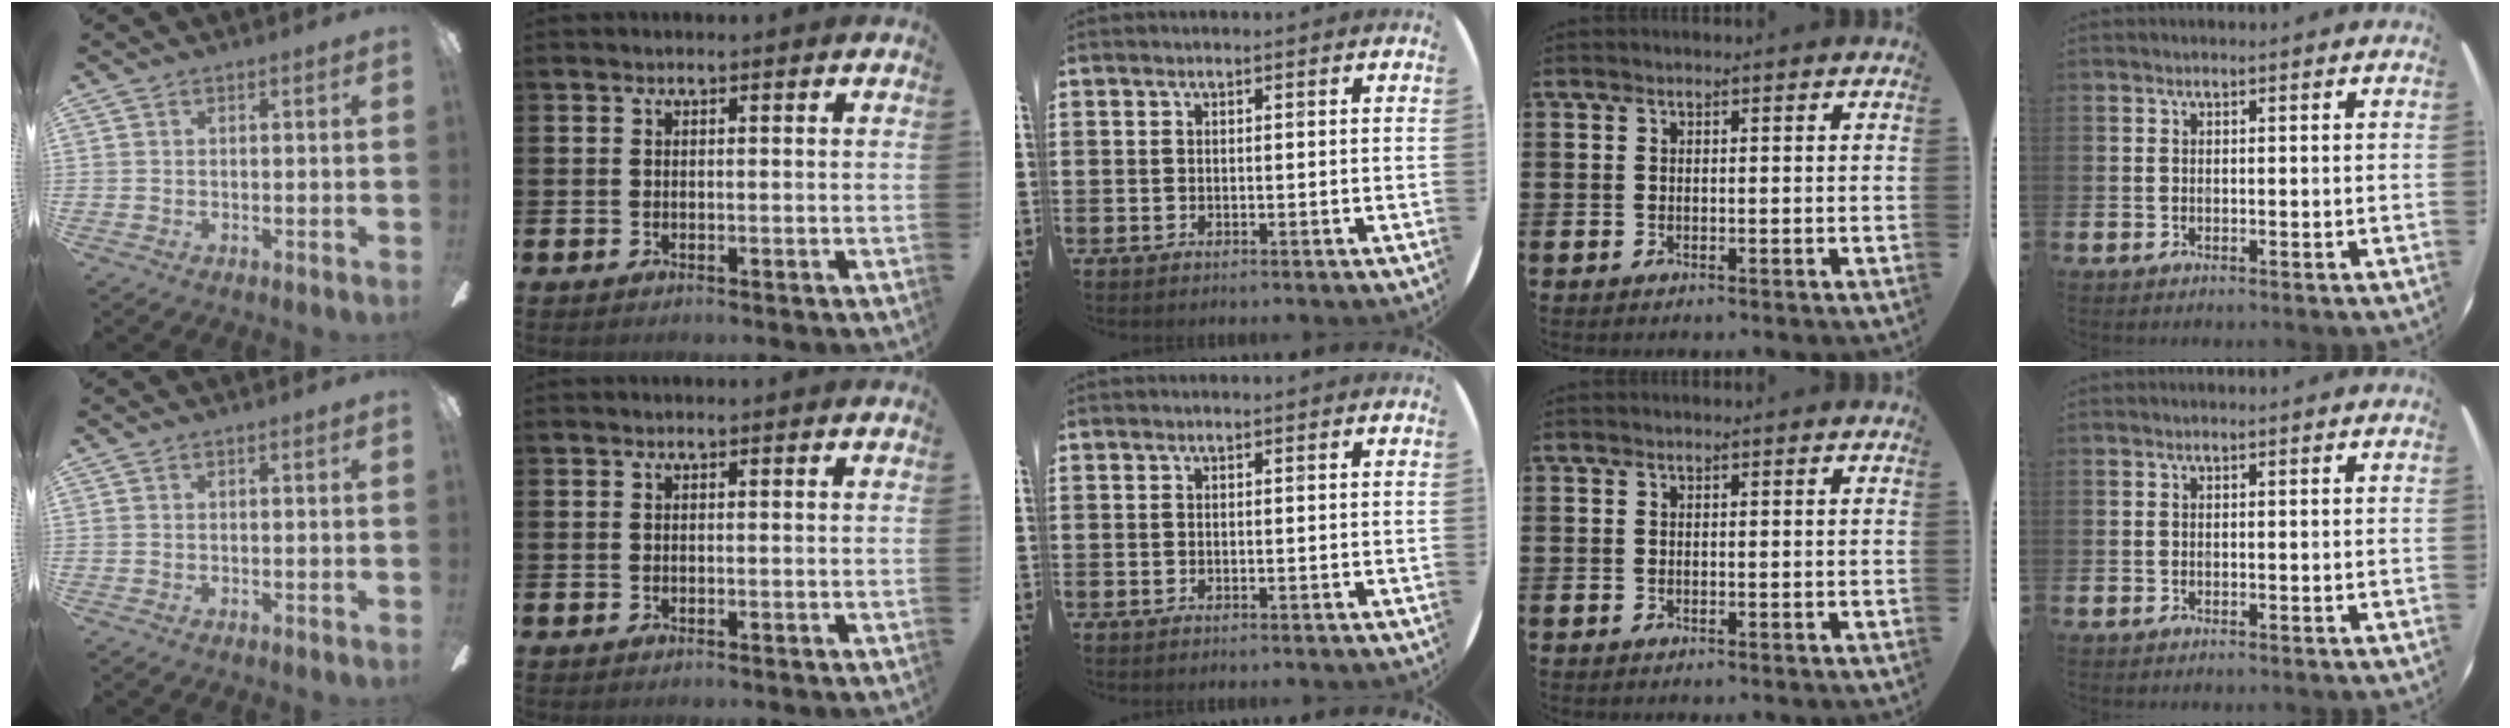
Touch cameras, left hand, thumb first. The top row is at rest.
{}